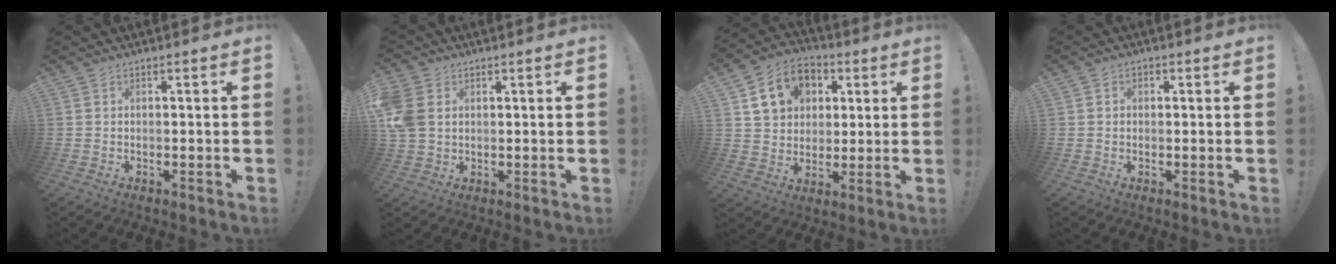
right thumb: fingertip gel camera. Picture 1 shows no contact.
{"total": 9.3, "force": [1.9, 7.3, 5.5], "torque": [-0.115, 0.001, 0.039]}
{"total": 13.2, "force": [5.0, 10.7, 5.7], "torque": [-0.090, -0.011, 0.103]}
{"total": 1.7, "force": [-0.5, 1.4, 0.7], "torque": [-0.012, 0.006, -0.010]}